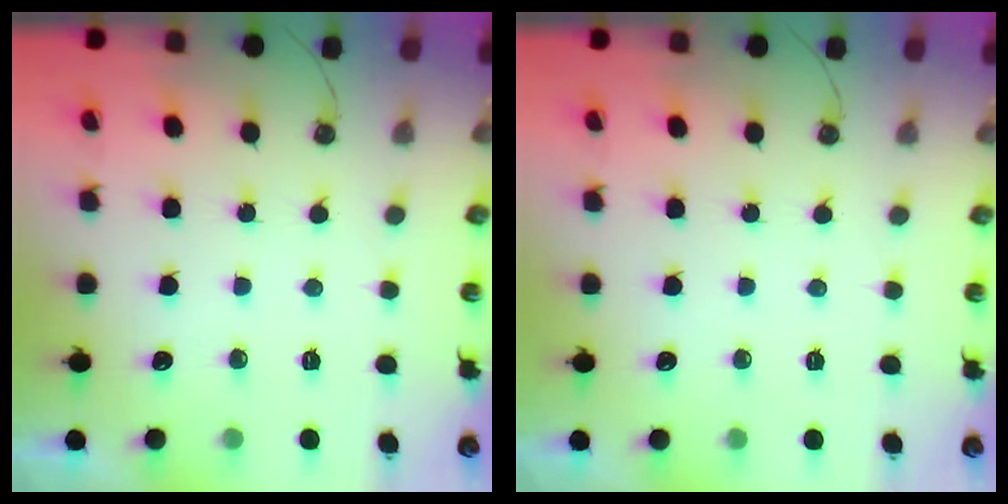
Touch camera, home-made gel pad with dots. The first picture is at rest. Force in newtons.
{"total": 0.0}